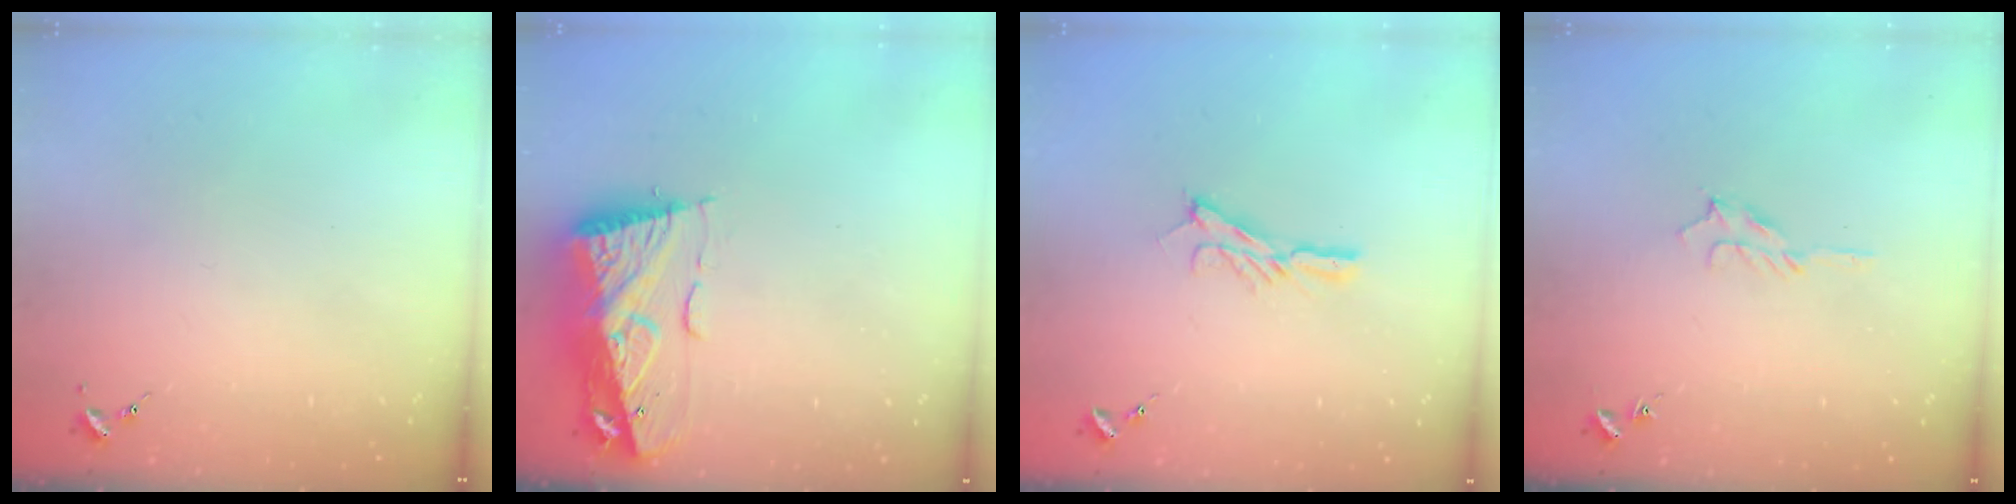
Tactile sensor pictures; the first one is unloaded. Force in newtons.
{"total": 10.8, "press": 10.7, "slide": 1.0}
{"total": 8.3, "press": 8.3, "slide": 0.6}
{"total": 6.3, "press": 6.3, "slide": 0.7}